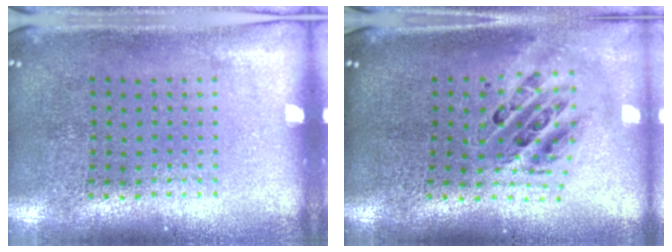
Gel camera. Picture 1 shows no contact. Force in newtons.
{"total": 1.1, "press": 1.0, "slide": 0.4}